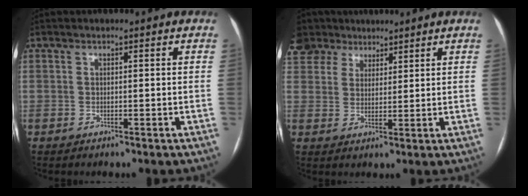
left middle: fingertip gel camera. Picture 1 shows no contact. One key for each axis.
{"total": 8.7, "fx": 6.6, "fy": 5.5, "fz": 1.9, "tx": -0.044, "ty": 0.029, "tz": 0.126}